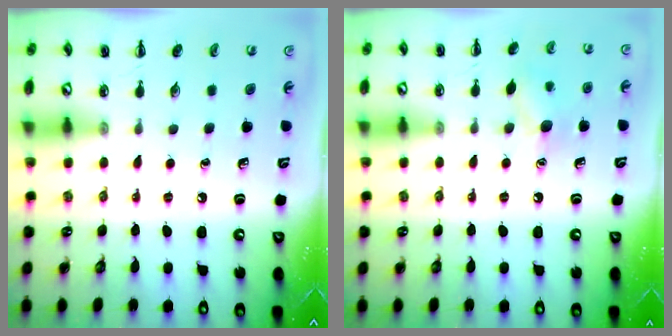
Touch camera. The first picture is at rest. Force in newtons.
{"total": 8.0, "press": 7.9, "slide": 1.4}